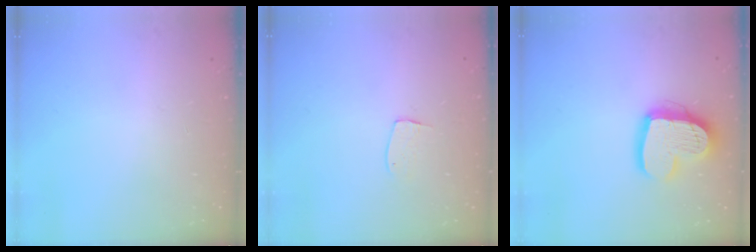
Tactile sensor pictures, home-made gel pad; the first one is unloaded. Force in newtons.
{"total": 5.2, "press": 5.2, "slide": 0.3}
{"total": 14.9, "press": 14.8, "slide": 1.4}